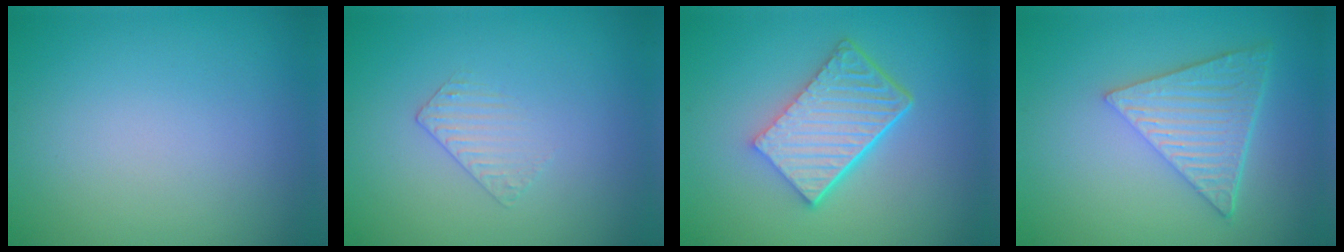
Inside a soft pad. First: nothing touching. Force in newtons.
{"total": 1.0, "press": 0.3, "slide": 1.0}
{"total": 6.6, "press": 4.5, "slide": 4.9}
{"total": 6.4, "press": 4.4, "slide": 4.7}